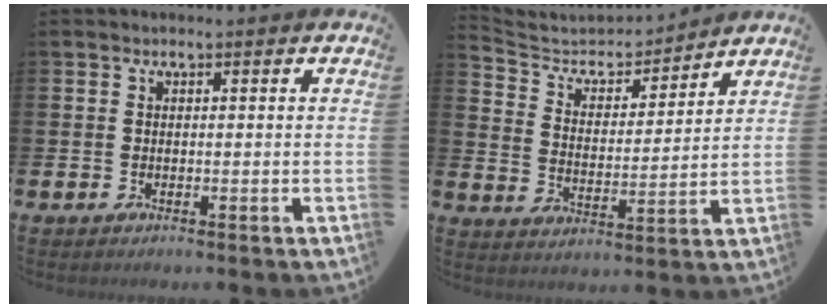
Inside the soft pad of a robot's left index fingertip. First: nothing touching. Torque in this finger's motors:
{"motor_torque": [-0.94, -0.81, -0.24, -0.05]}